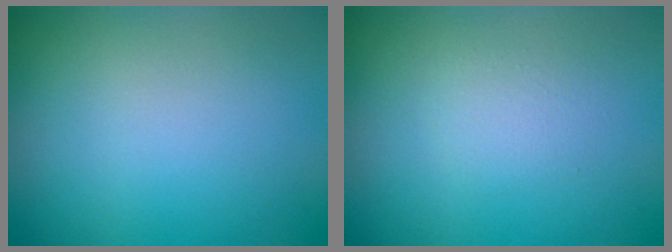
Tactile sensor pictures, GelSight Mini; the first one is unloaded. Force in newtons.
{"total": 1.2, "press": 1.2, "slide": 0.0}